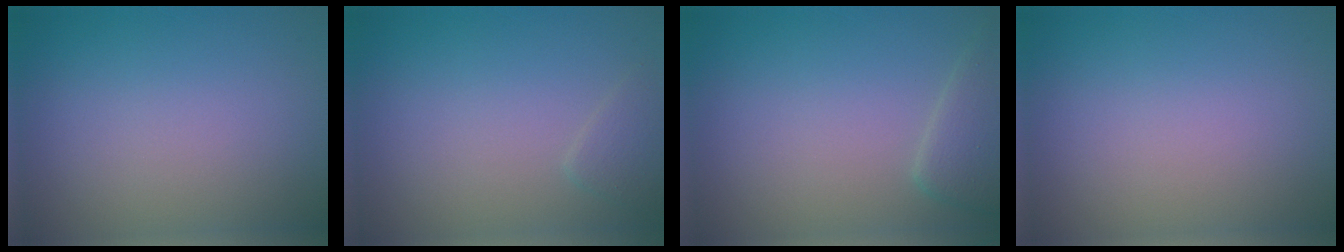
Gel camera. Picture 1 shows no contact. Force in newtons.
{"total": 1.2, "press": 1.2, "slide": 0.1}
{"total": 2.5, "press": 2.5, "slide": 0.3}
{"total": 0.0}